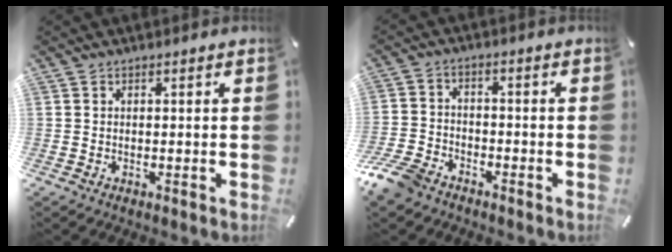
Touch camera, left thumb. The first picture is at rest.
{"total": 7.8, "force": [-6.1, 3.7, 2.9], "torque": [-0.072, 0.027, -0.123]}